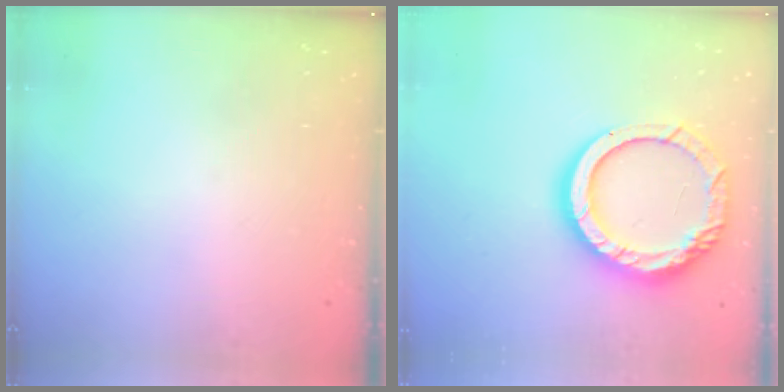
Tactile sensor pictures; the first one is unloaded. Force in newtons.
{"total": 17.4, "press": 17.3, "slide": 1.6}